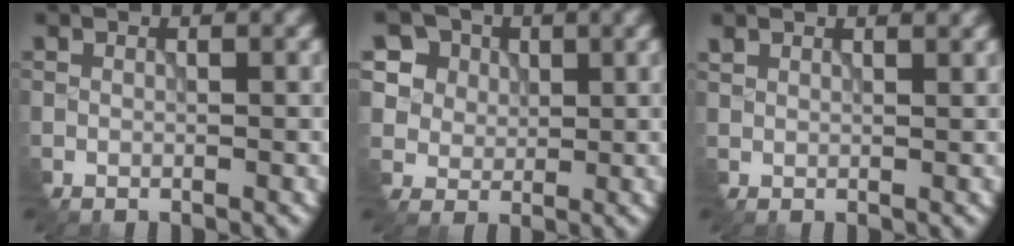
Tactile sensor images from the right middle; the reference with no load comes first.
{"total": 7.5, "force": [4.1, 5.8, 2.4], "torque": [-0.063, 0.004, 0.063]}
{"total": 1.7, "force": [1.6, 0.3, 0.2], "torque": [-0.010, 0.004, 0.033]}